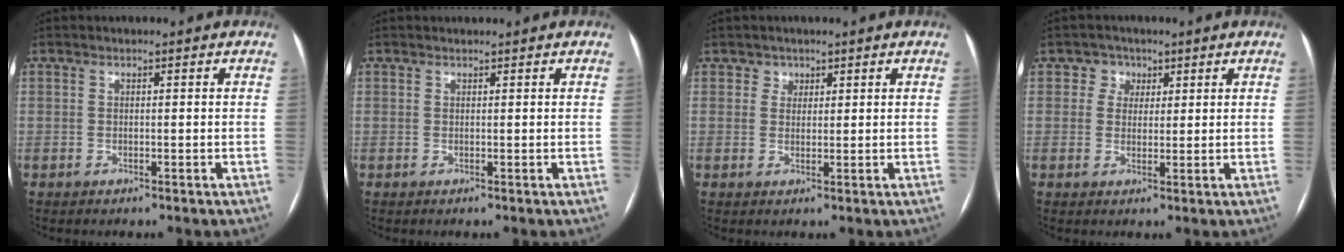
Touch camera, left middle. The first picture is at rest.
{"total": 1.2, "force": [1.2, 0.2, 0.3], "torque": [-0.006, 0.019, 0.021]}
{"total": 1.6, "force": [1.0, 1.3, -0.1], "torque": [0.010, 0.000, 0.010]}
{"total": 2.9, "force": [1.3, 2.6, 0.0], "torque": [0.008, 0.005, 0.014]}